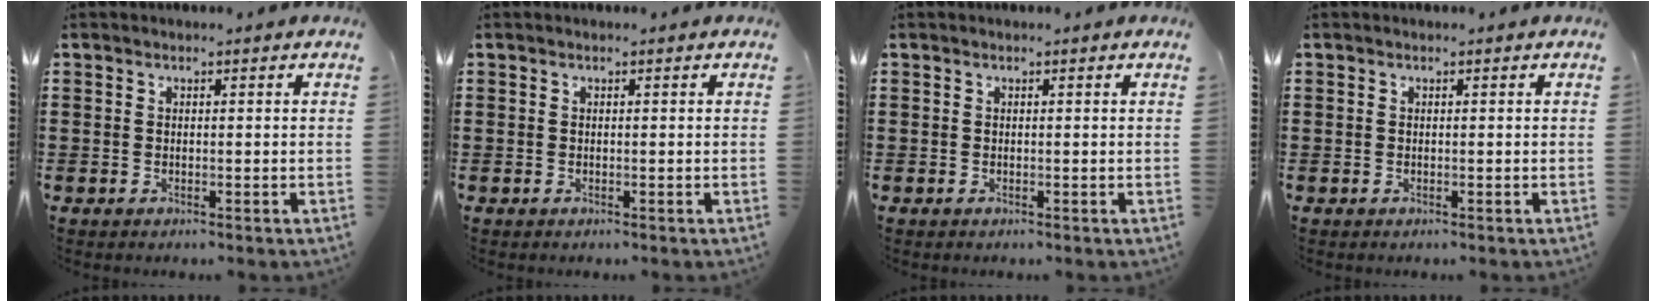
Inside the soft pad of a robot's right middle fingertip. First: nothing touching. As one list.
[{"total": 0.0}, {"total": 0.0}, {"total": 0.0}]